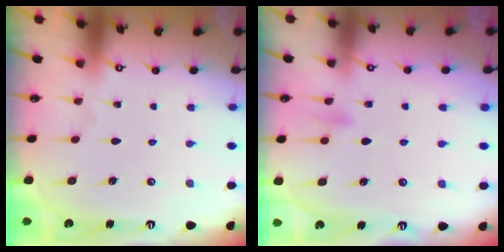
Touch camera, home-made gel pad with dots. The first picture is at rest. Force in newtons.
{"total": 7.2, "press": 7.1, "slide": 0.8}